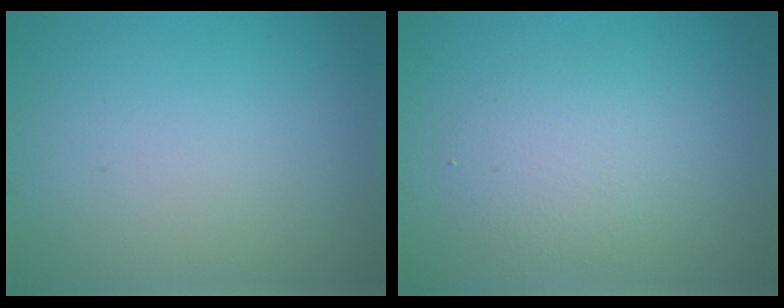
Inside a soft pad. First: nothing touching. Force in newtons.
{"total": 2.9, "press": 2.9, "slide": 0.3}